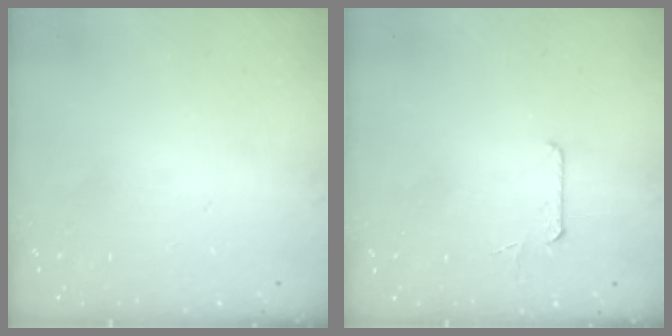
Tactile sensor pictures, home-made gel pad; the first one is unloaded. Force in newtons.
{"total": 5.9, "press": 5.8, "slide": 0.6}